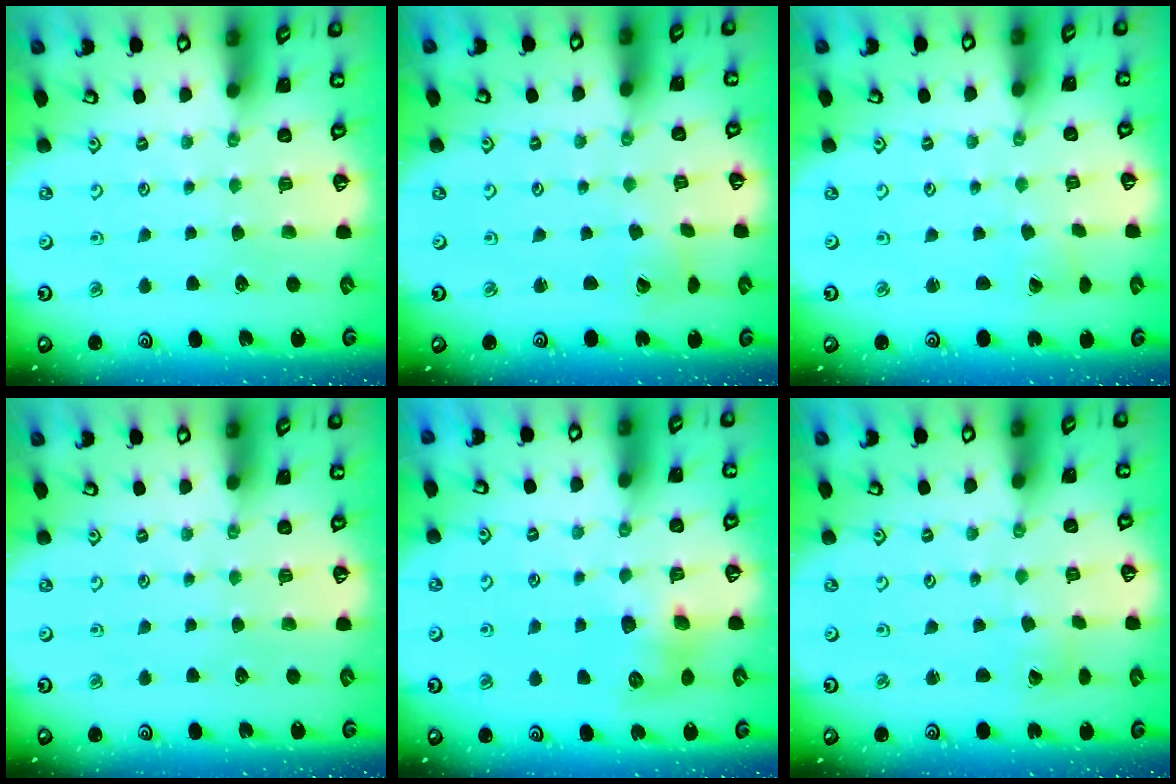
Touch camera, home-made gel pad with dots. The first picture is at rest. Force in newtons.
{"total": 1.8, "press": 1.8, "slide": 0.1}
{"total": 0.8, "press": 0.7, "slide": 0.1}
{"total": 0.0}
{"total": 8.6, "press": 8.6, "slide": 0.5}
{"total": 0.9, "press": 0.9, "slide": 0.0}